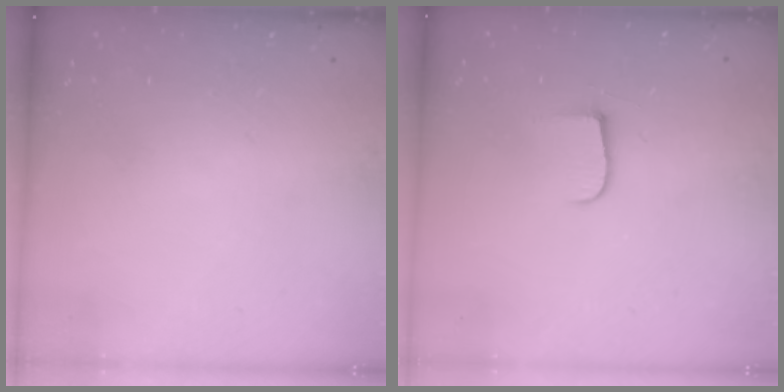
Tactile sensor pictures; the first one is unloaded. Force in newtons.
{"total": 7.4, "press": 7.4, "slide": 0.6}